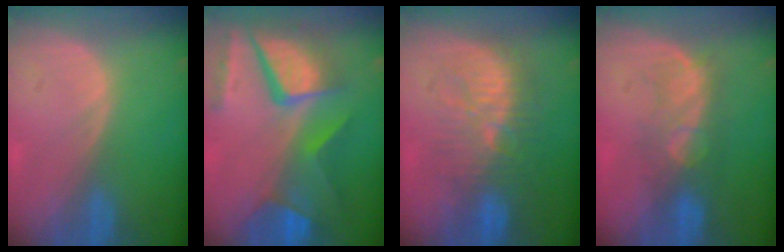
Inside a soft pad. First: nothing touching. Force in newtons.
{"total": 11.9, "press": 9.8, "slide": 6.8}
{"total": 9.2, "press": 9.0, "slide": 2.0}
{"total": 6.1, "press": 6.0, "slide": 1.2}